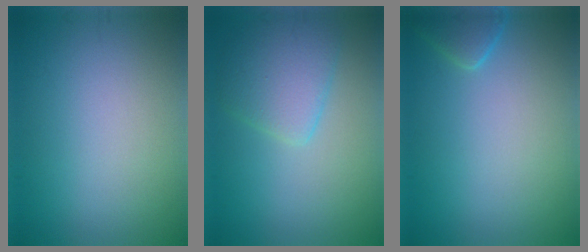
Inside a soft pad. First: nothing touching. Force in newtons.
{"total": 3.9, "press": 3.9, "slide": 0.4}
{"total": 1.9, "press": 1.9, "slide": 0.2}